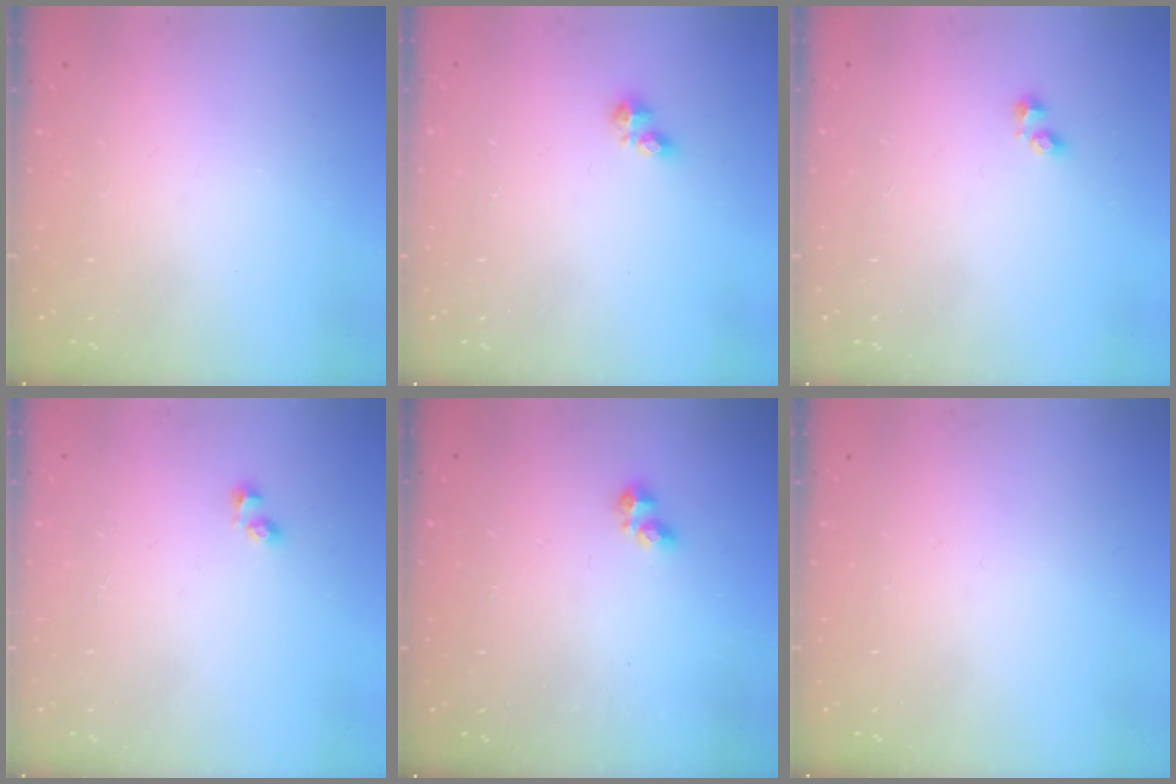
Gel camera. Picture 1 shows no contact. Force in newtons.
{"total": 4.0, "press": 3.9, "slide": 0.6}
{"total": 1.9, "press": 1.9, "slide": 0.5}
{"total": 2.6, "press": 2.3, "slide": 1.2}
{"total": 1.8, "press": 1.7, "slide": 0.5}
{"total": 0.0}